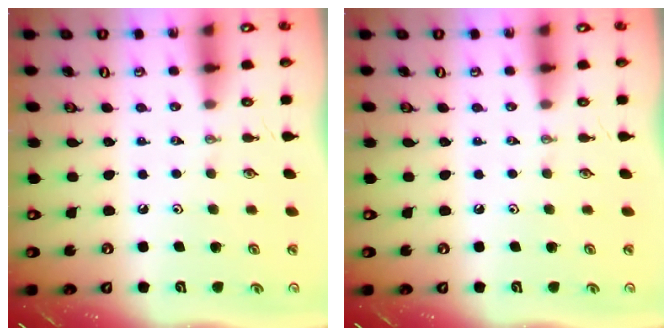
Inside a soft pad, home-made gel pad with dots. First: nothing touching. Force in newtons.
{"total": 0.0}